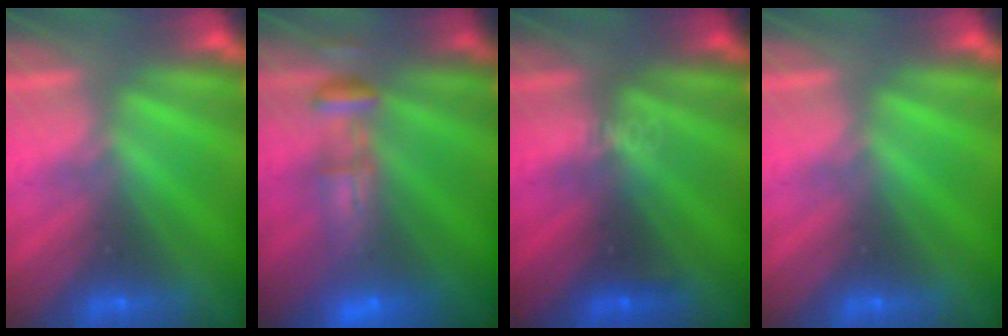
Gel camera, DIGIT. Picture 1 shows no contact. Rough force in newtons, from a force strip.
{"total": 9.6}
{"total": 3.4}
{"total": 0.0}